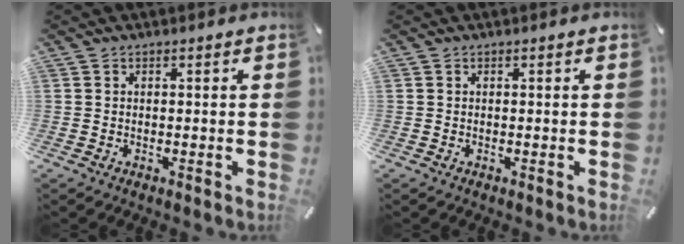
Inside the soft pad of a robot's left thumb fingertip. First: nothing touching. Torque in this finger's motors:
{"motor_torque": [0.00, 0.00, 0.00, 0.00, 0.00]}